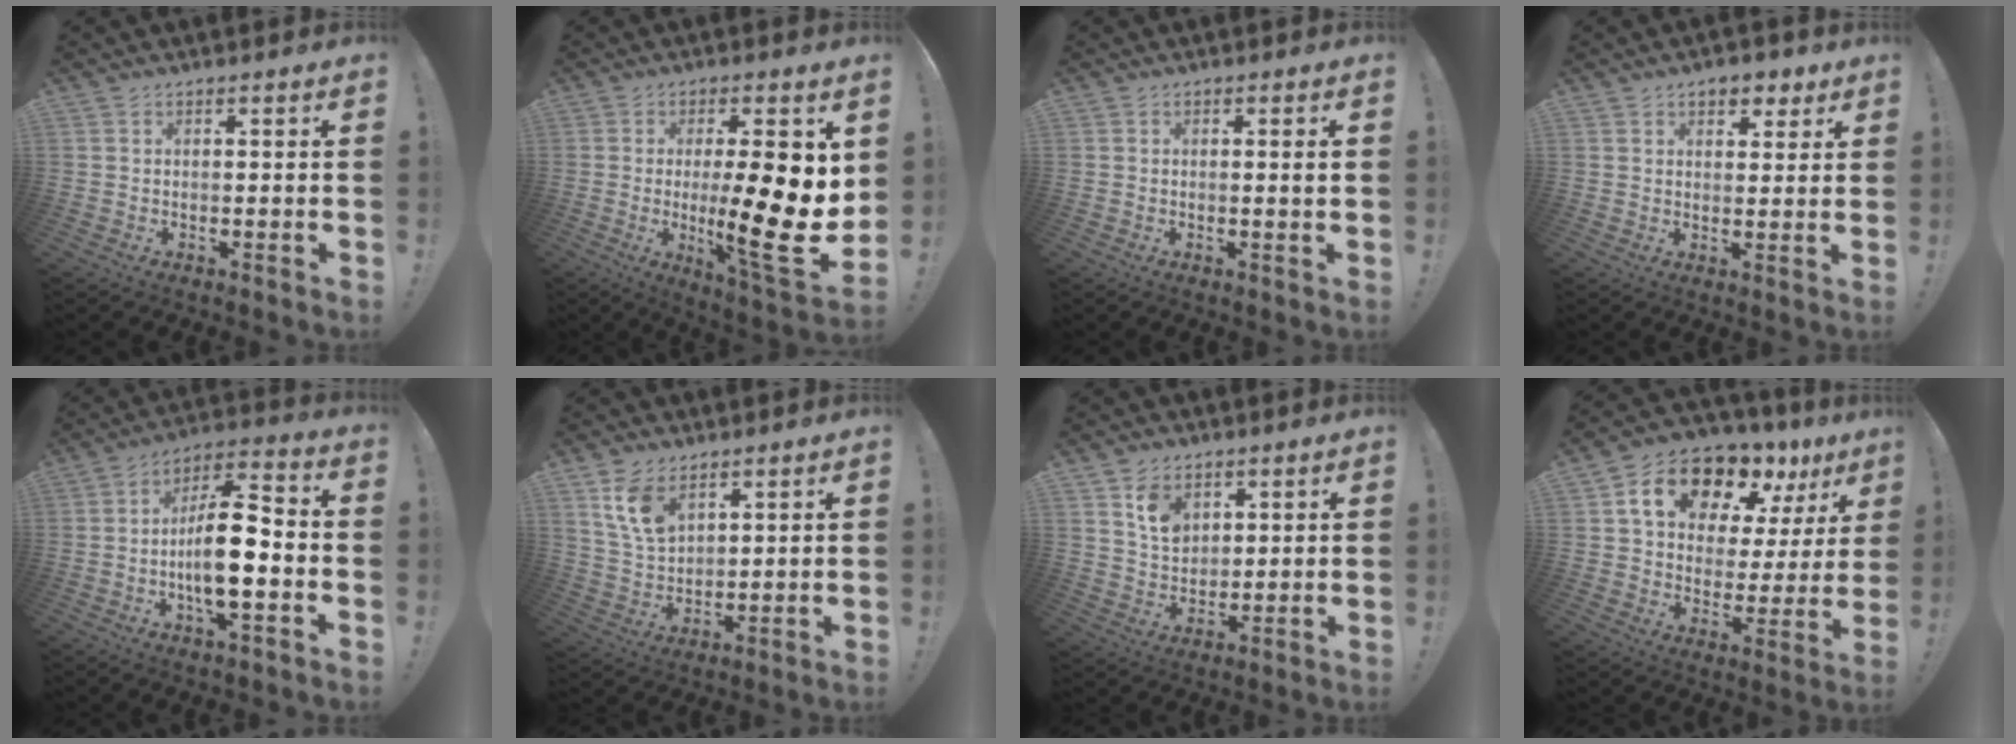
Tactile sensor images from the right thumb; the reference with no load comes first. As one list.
[{"total": 20.3, "force": [0.1, 4.2, 19.9], "torque": [-0.302, -0.027, 0.005]}, {"total": 1.6, "force": [0.2, -0.3, 1.6], "torque": [-0.027, -0.001, 0.002]}, {"total": 5.8, "force": [3.6, 3.6, 2.7], "torque": [-0.017, -0.017, 0.061]}, {"total": 15.5, "force": [-3.1, 4.9, 14.4], "torque": [-0.259, 0.006, -0.056]}, {"total": 9.9, "force": [6.0, 5.7, 5.4], "torque": [-0.100, -0.022, 0.117]}, {"total": 8.1, "force": [4.5, 5.6, 3.7], "torque": [-0.044, -0.026, 0.084]}, {"total": 17.5, "force": [11.8, 9.2, 9.2], "torque": [-0.143, -0.074, 0.209]}]